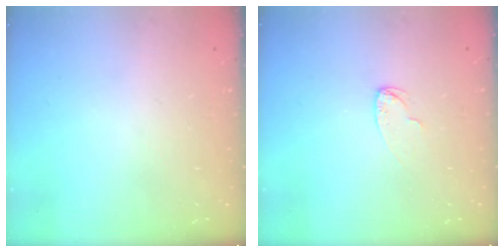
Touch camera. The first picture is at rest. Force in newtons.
{"total": 4.1, "press": 4.1, "slide": 0.4}